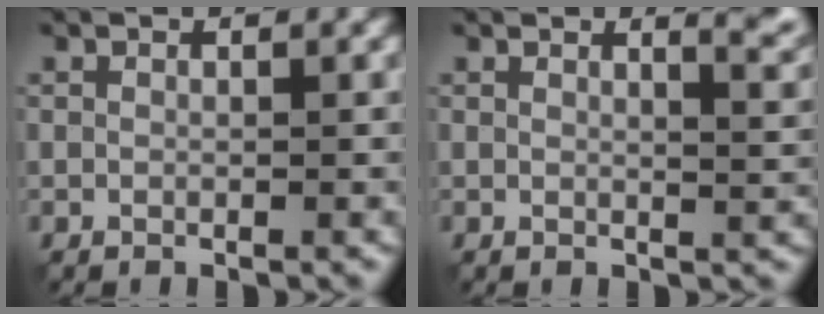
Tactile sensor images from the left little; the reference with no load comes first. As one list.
[{"total": 3.4, "force": [2.5, 1.1, 2.1], "torque": [-0.007, 0.006, 0.025]}]